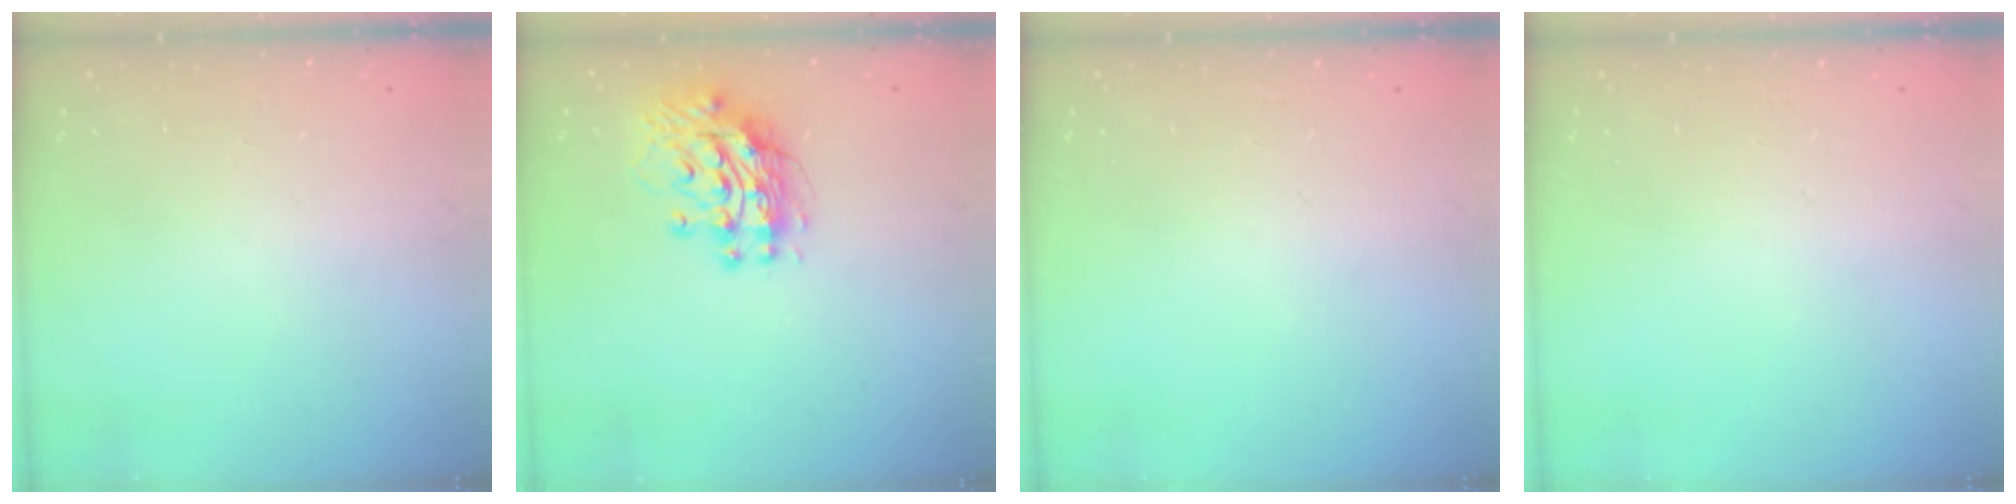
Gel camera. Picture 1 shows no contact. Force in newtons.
{"total": 11.3, "press": 11.3, "slide": 1.1}
{"total": 0.0}
{"total": 0.0}